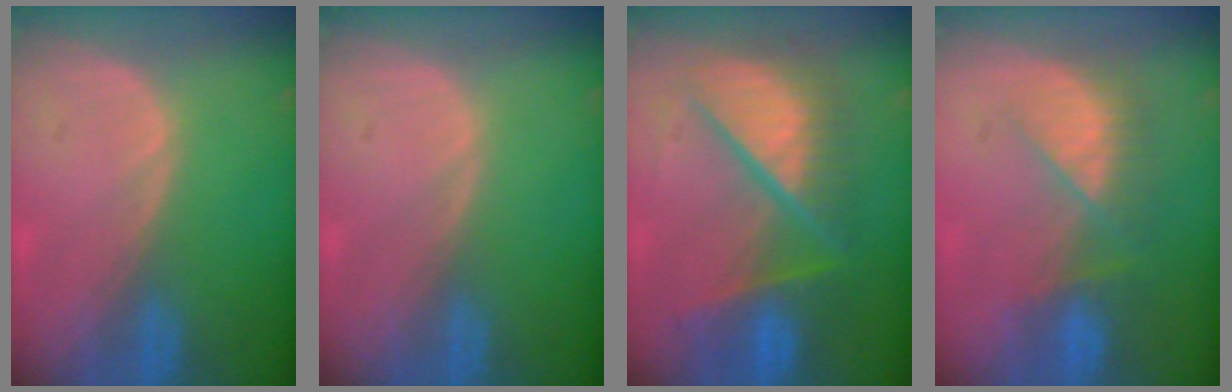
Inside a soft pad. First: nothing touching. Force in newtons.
{"total": 0.0}
{"total": 10.8, "press": 10.7, "slide": 1.3}
{"total": 7.5, "press": 6.7, "slide": 3.4}